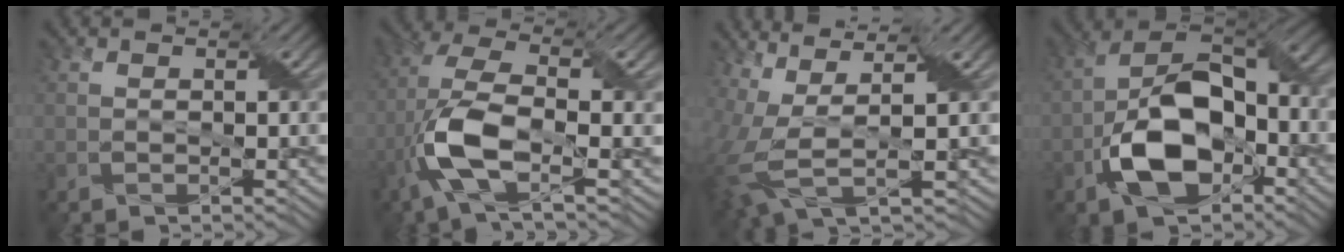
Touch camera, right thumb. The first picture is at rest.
{"total": 10.1, "force": [-3.1, 3.4, 9.0], "torque": [-0.206, 0.007, -0.071]}
{"total": 9.2, "force": [0.8, 3.0, 8.6], "torque": [-0.218, 0.000, 0.021]}
{"total": 13.7, "force": [-4.6, 8.0, 10.1], "torque": [-0.192, -0.009, -0.093]}